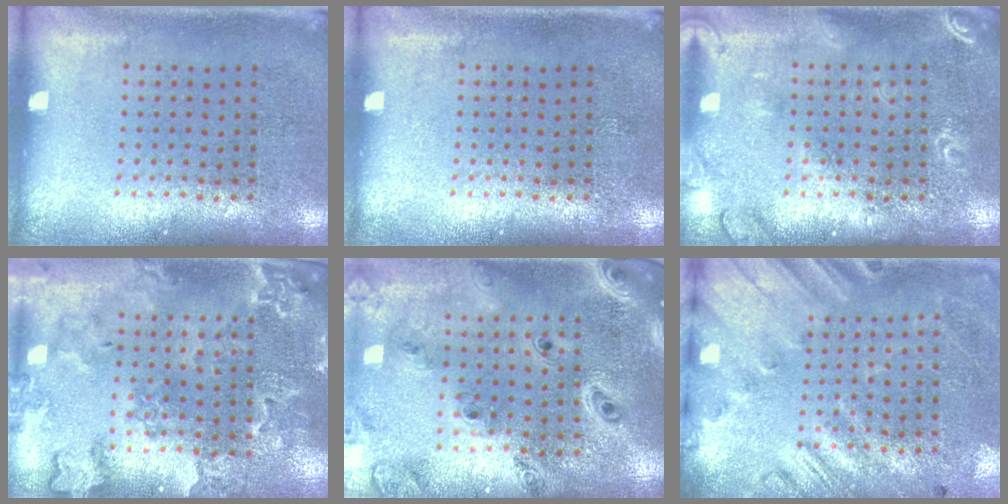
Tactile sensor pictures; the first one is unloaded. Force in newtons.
{"total": 0.0}
{"total": 2.8, "press": 2.7, "slide": 0.4}
{"total": 1.9, "press": 1.9, "slide": 0.3}
{"total": 2.3, "press": 2.1, "slide": 1.0}
{"total": 2.6, "press": 1.8, "slide": 1.8}